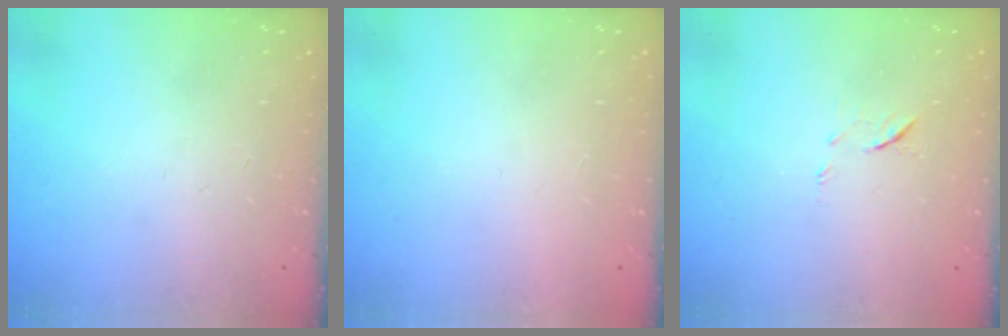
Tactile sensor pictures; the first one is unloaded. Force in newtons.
{"total": 1.6, "press": 1.6, "slide": 0.1}
{"total": 6.7, "press": 6.6, "slide": 1.1}